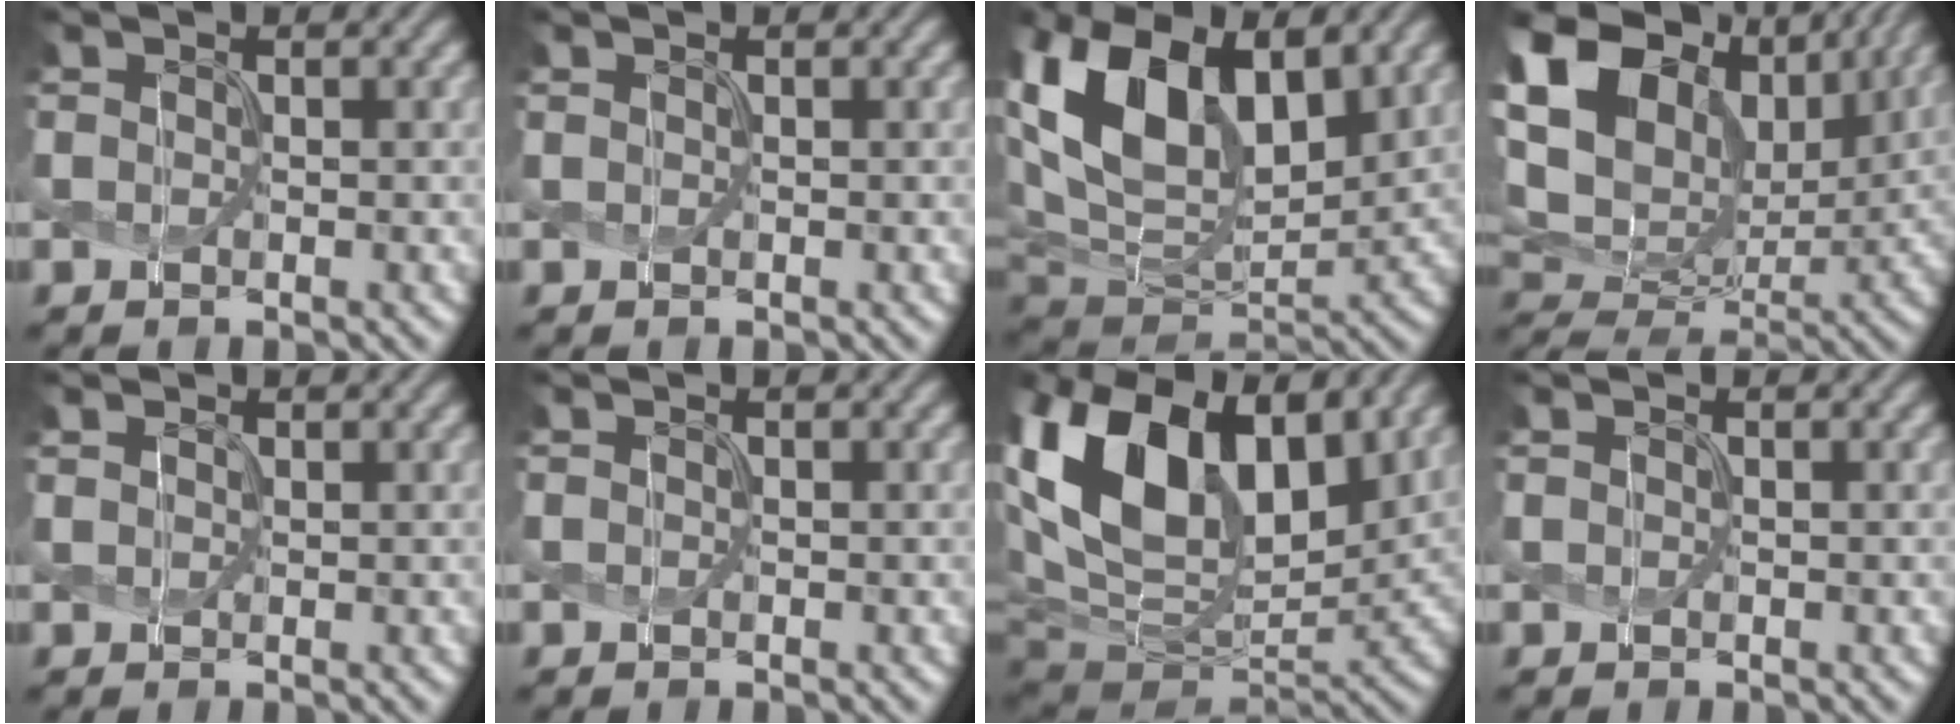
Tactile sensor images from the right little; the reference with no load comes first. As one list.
[{"total": 0.0}, {"total": 14.0, "force": [5.5, 8.2, 10.0], "torque": [-0.217, 0.005, 0.104]}, {"total": 15.8, "force": [6.1, 10.5, 10.1], "torque": [-0.219, 0.025, 0.104]}, {"total": 0.7, "force": [0.7, 0.3, 0.0], "torque": [0.000, 0.001, 0.013]}, {"total": 0.0}, {"total": 17.3, "force": [6.1, 10.3, 12.5], "torque": [-0.261, 0.019, 0.107]}, {"total": 0.0}]